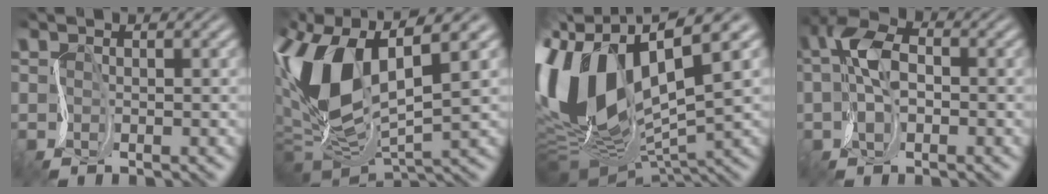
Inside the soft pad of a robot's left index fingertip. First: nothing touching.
{"total": 11.7, "force": [1.5, 5.8, 10.0], "torque": [-0.215, -0.007, 0.024]}
{"total": 13.1, "force": [1.0, 6.2, 11.5], "torque": [-0.247, 0.000, 0.019]}
{"total": 5.3, "force": [-0.2, 3.2, 4.3], "torque": [-0.088, 0.011, -0.012]}